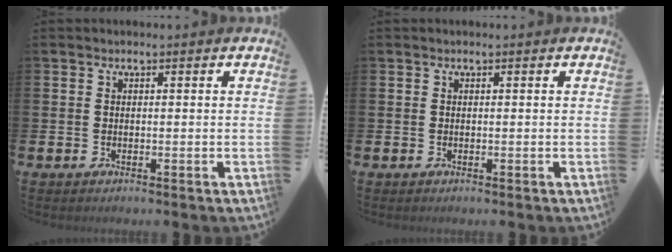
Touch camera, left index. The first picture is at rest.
{"total": 0.0}